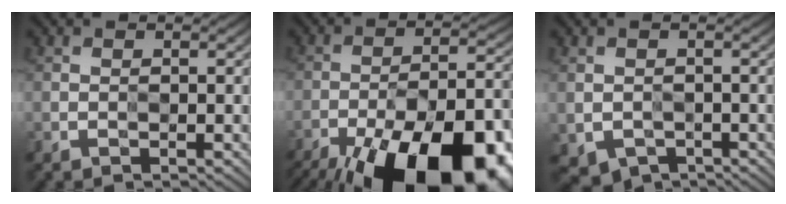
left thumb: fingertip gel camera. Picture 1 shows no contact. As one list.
[{"total": 22.3, "force": [-15.7, 8.0, 13.6], "torque": [-0.172, -0.031, -0.225]}, {"total": 2.7, "force": [-1.5, 2.0, 1.1], "torque": [-0.025, -0.013, -0.024]}]